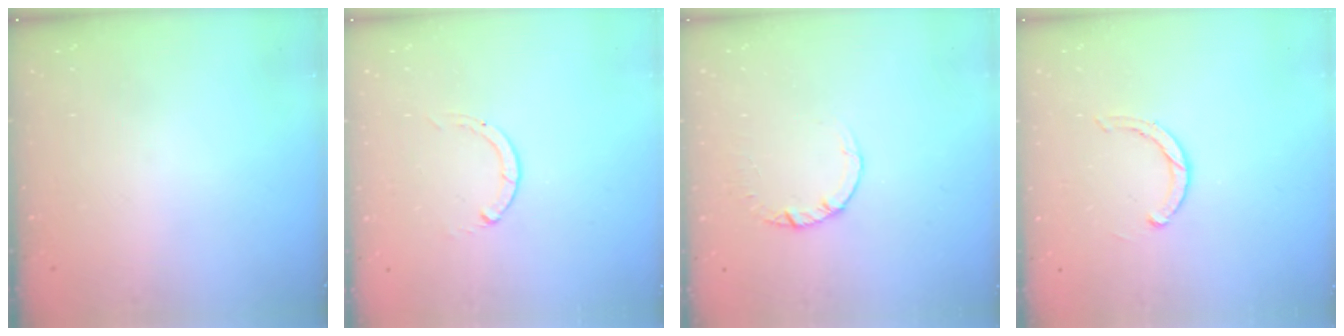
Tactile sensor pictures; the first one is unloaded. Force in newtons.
{"total": 0.0}
{"total": 2.5, "press": 2.5, "slide": 0.2}
{"total": 2.8, "press": 2.8, "slide": 0.2}